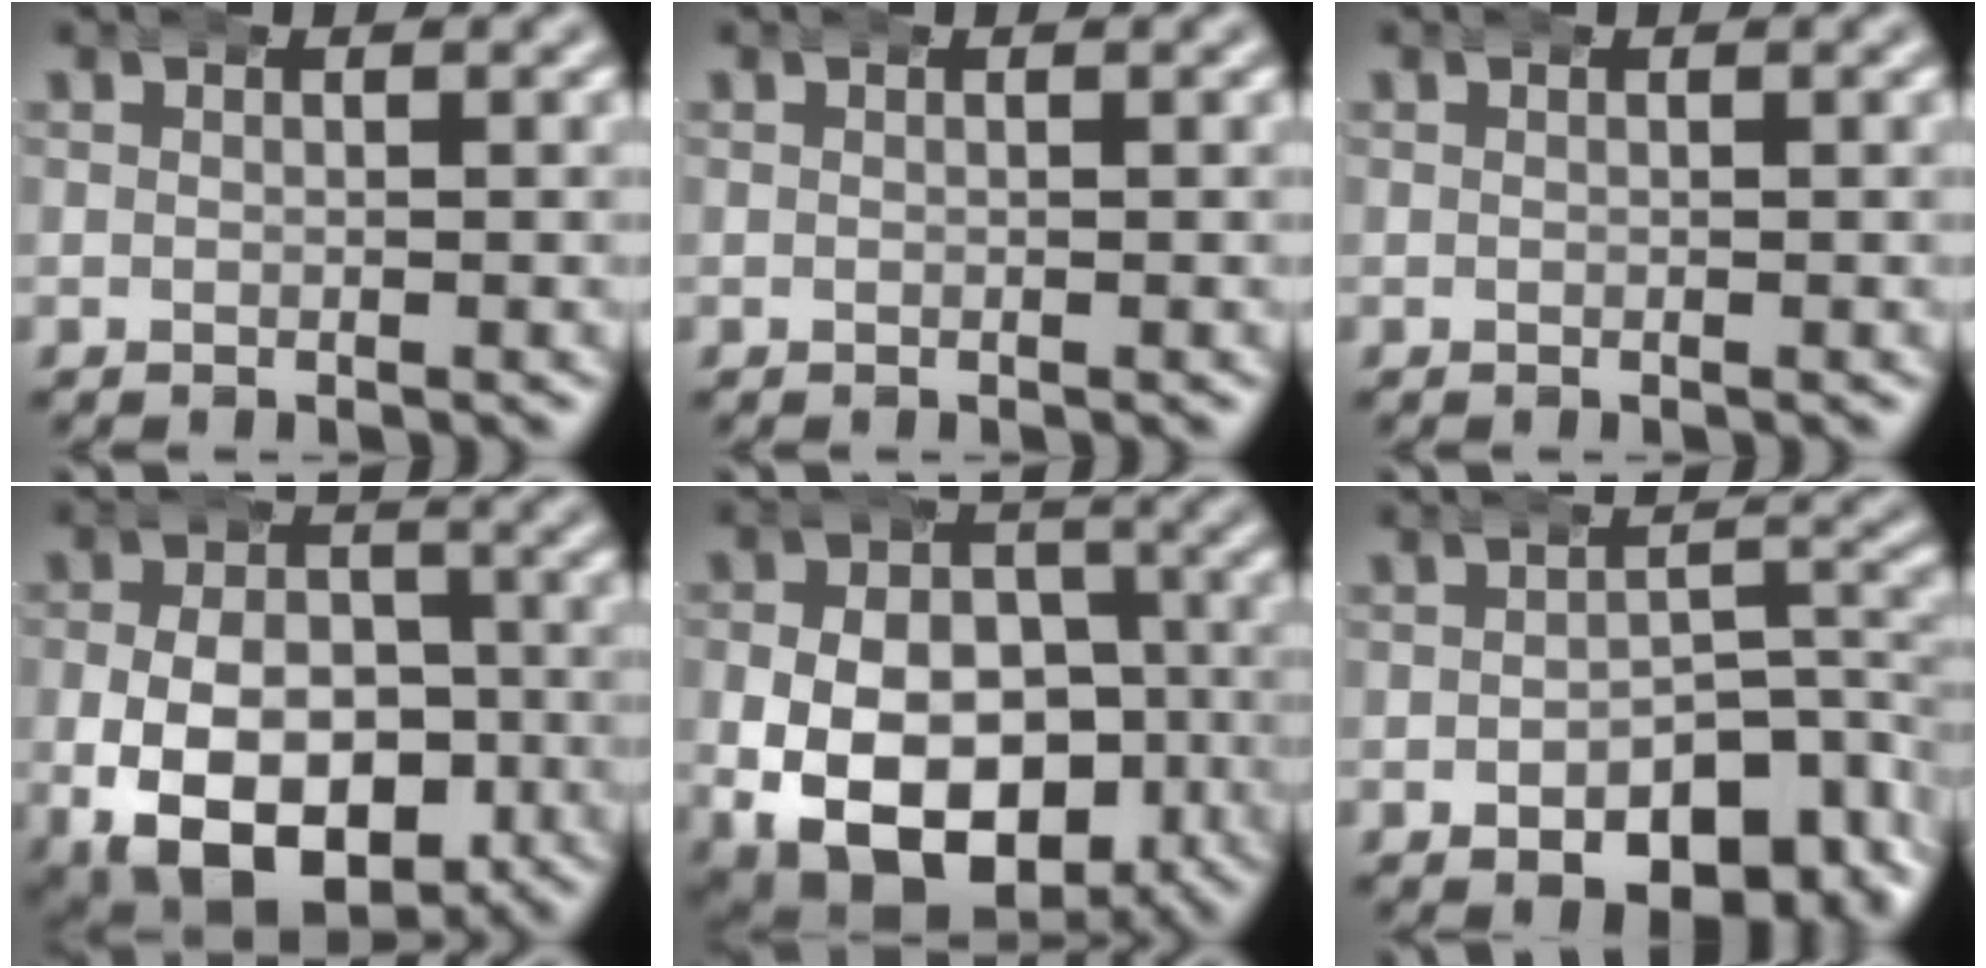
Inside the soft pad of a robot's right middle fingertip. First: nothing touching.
{"total": 0.0}
{"total": 0.0}
{"total": 14.0, "force": [-5.6, 9.8, 8.2], "torque": [-0.150, -0.058, -0.068]}
{"total": 16.0, "force": [-5.9, 12.0, 8.7], "torque": [-0.163, -0.068, -0.070]}
{"total": 8.2, "force": [-4.5, 4.7, 5.1], "torque": [-0.053, -0.012, -0.058]}